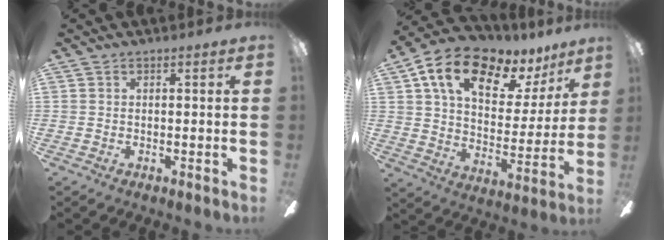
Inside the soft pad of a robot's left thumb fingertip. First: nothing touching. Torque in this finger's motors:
{"motor_torque": [0.70, 0.79, 1.74, -1.03, 0.18]}